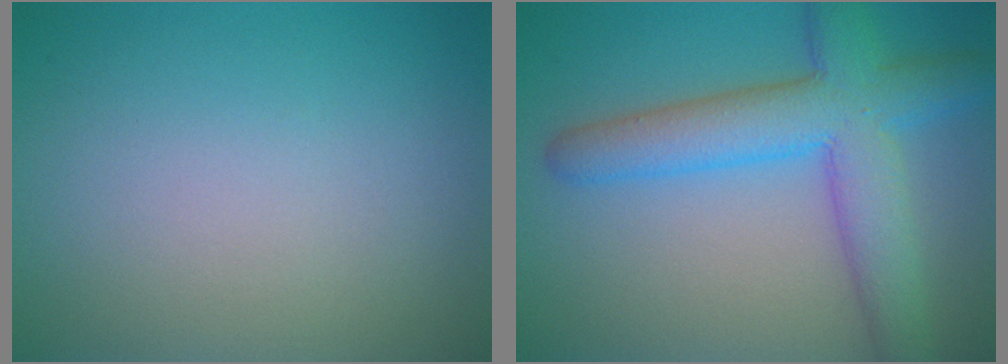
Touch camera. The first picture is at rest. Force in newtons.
{"total": 7.4, "press": 7.4, "slide": 0.5}